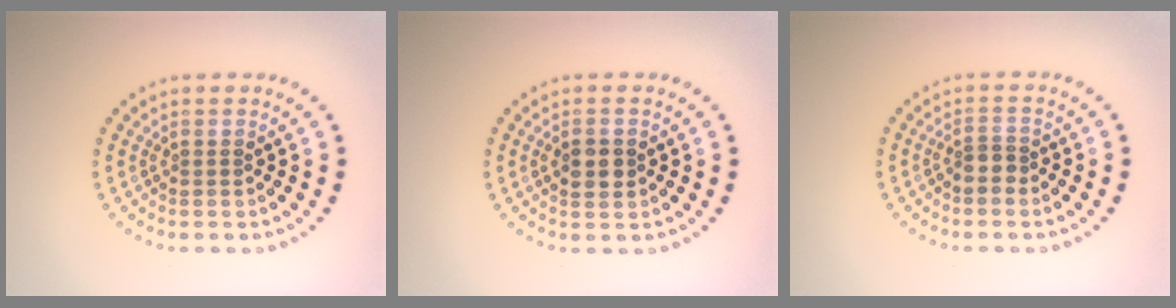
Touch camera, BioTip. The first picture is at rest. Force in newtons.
{"total": 2.5, "press": 2.5, "slide": 0.1}
{"total": 1.6, "press": 1.2, "slide": 1.0}